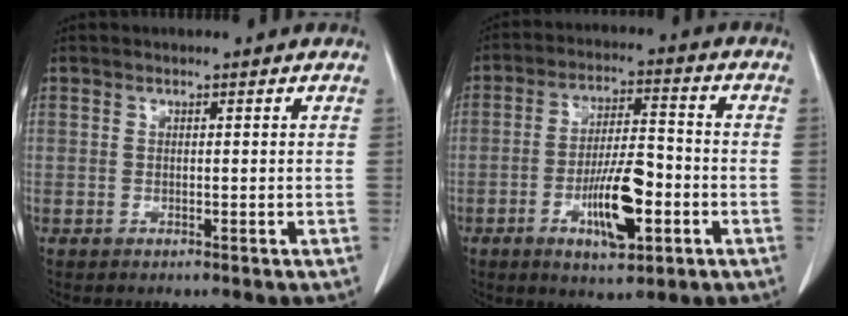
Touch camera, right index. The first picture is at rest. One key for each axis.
{"total": 10.5, "fx": -3.7, "fy": 2.8, "fz": 9.4, "tx": -0.171, "ty": -0.001, "tz": -0.061}